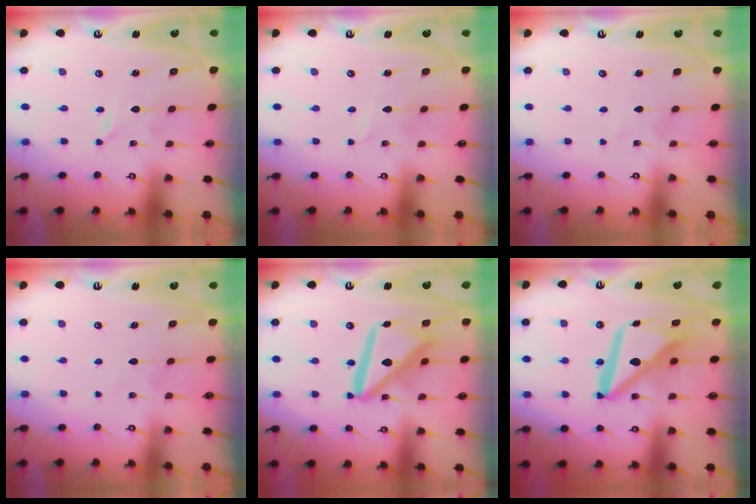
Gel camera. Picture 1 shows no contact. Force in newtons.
{"total": 2.8, "press": 2.8, "slide": 0.3}
{"total": 2.2, "press": 2.2, "slide": 0.3}
{"total": 6.0, "press": 6.0, "slide": 0.7}
{"total": 16.9, "press": 16.8, "slide": 2.0}
{"total": 14.5, "press": 14.4, "slide": 1.5}